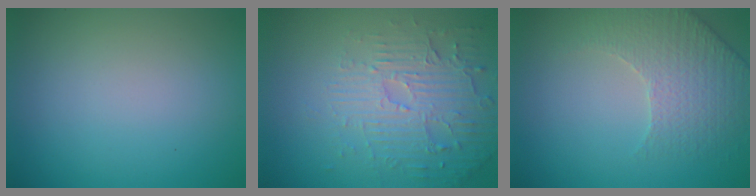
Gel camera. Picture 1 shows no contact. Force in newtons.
{"total": 4.5, "press": 3.7, "slide": 2.6}
{"total": 2.6, "press": 2.4, "slide": 1.0}